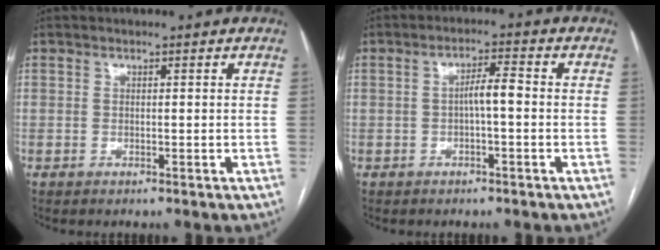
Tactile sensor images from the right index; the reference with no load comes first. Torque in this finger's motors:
{"motor_torque": [0.67, -0.09, 0.30, 0.07]}